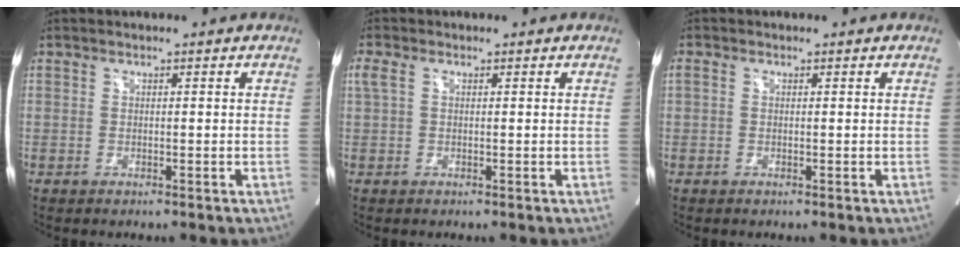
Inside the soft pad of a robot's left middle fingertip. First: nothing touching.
{"total": 3.2, "force": [1.0, 1.8, 2.4], "torque": [-0.079, 0.030, 0.025]}
{"total": 1.4, "force": [0.2, 0.9, 1.0], "torque": [-0.033, 0.013, 0.006]}